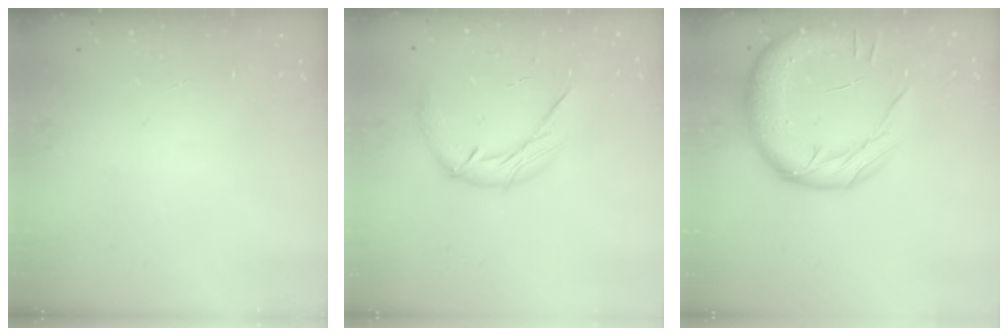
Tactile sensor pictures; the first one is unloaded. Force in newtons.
{"total": 9.8, "press": 9.8, "slide": 0.3}
{"total": 16.3, "press": 16.1, "slide": 2.0}